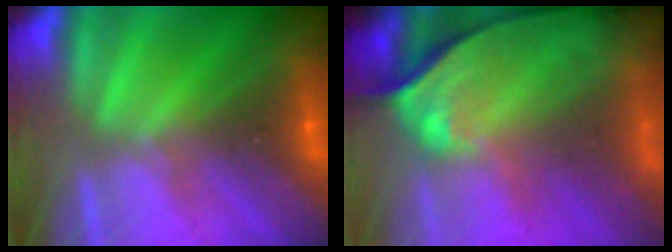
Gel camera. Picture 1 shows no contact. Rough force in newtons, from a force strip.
{"total": 7.7}